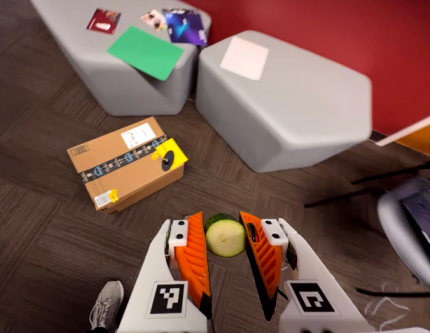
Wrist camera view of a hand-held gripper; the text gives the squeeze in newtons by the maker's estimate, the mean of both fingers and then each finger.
{"total": 8.6, "left": 8.5, "right": 8.8}